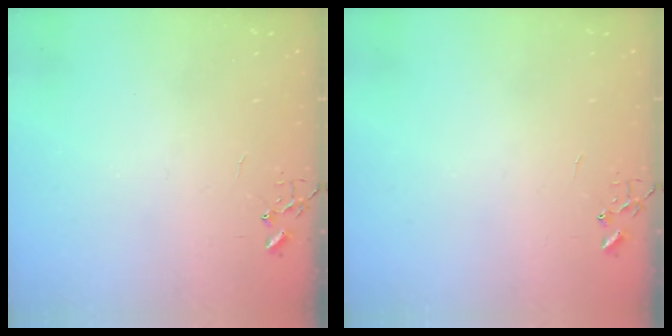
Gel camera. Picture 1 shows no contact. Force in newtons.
{"total": 0.0}